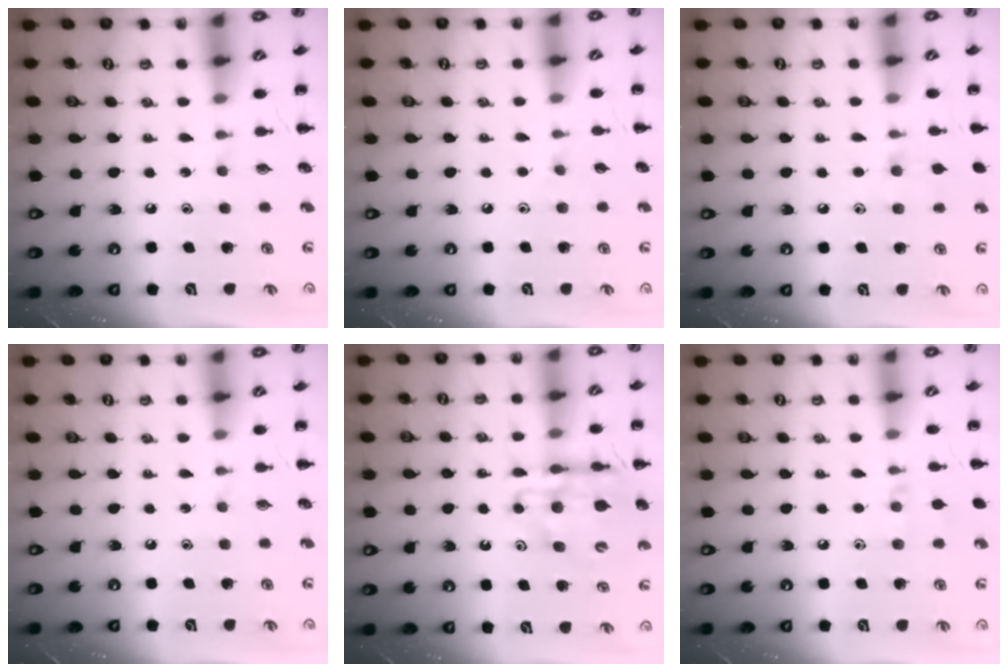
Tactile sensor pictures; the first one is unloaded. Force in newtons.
{"total": 2.9, "press": 2.7, "slide": 1.1}
{"total": 5.1, "press": 4.7, "slide": 2.0}
{"total": 0.0}
{"total": 13.3, "press": 12.8, "slide": 3.6}
{"total": 5.7, "press": 5.5, "slide": 1.6}